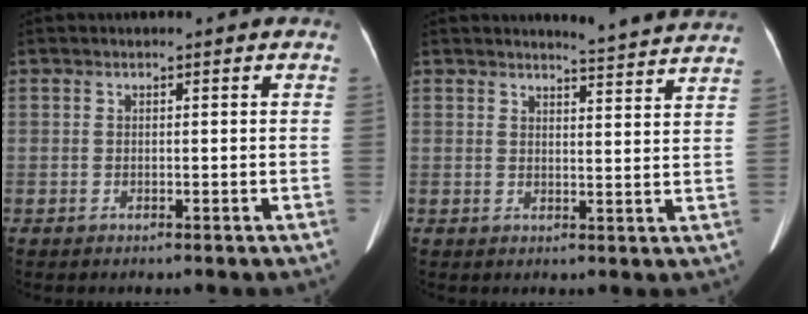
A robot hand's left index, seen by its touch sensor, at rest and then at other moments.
{"total": 8.1, "force": [7.9, -0.8, 1.2], "torque": [-0.030, -0.024, 0.084]}